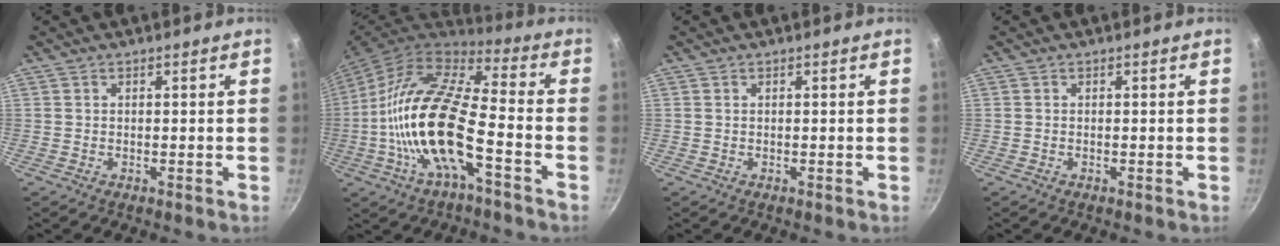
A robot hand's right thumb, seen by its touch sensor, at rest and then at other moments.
{"total": 19.6, "force": [-5.5, 7.1, 17.5], "torque": [-0.331, 0.038, -0.122]}
{"total": 0.0}
{"total": 0.0}